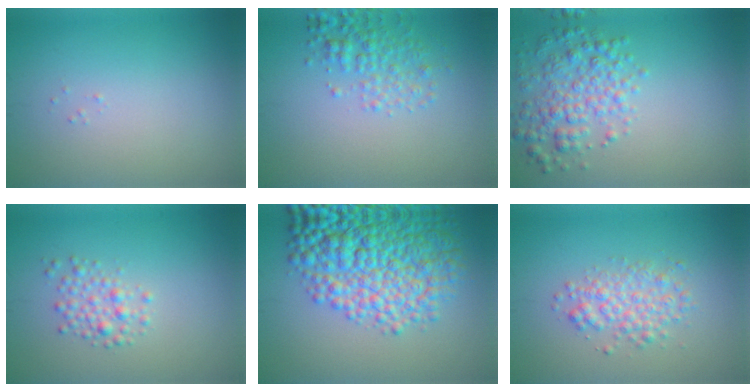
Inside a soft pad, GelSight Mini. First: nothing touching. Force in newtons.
{"total": 2.6, "press": 2.6, "slide": 0.1}
{"total": 4.2, "press": 4.2, "slide": 0.1}
{"total": 2.1, "press": 2.1, "slide": 0.1}
{"total": 10.1, "press": 10.1, "slide": 0.3}
{"total": 3.0, "press": 3.0, "slide": 0.1}